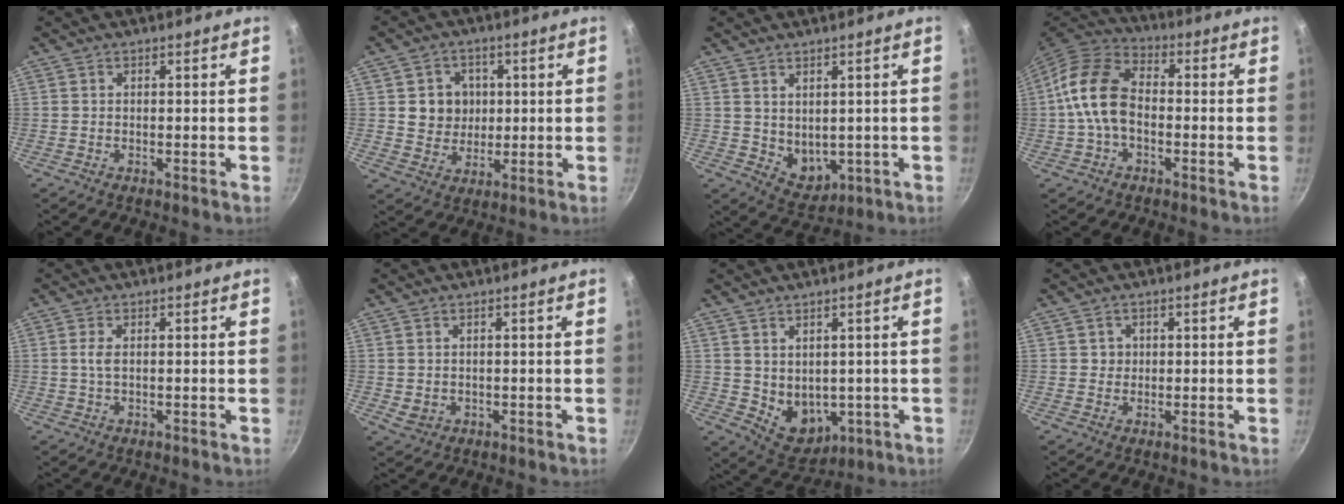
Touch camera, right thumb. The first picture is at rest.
{"total": 7.3, "force": [1.1, 6.7, 2.6], "torque": [-0.007, -0.004, 0.022]}
{"total": 5.9, "force": [1.1, 4.2, 3.9], "torque": [-0.043, -0.018, 0.040]}
{"total": 12.3, "force": [-1.2, 8.1, 9.1], "torque": [-0.151, 0.038, -0.040]}
{"total": 2.0, "force": [0.2, 0.9, 1.8], "torque": [-0.039, 0.001, 0.004]}
{"total": 2.0, "force": [0.1, 1.7, 1.1], "torque": [-0.016, -0.001, 0.009]}
{"total": 8.1, "force": [0.1, 6.2, 5.2], "torque": [-0.057, -0.013, 0.030]}
{"total": 1.8, "force": [0.3, 1.8, 0.3], "torque": [0.007, 0.003, 0.004]}